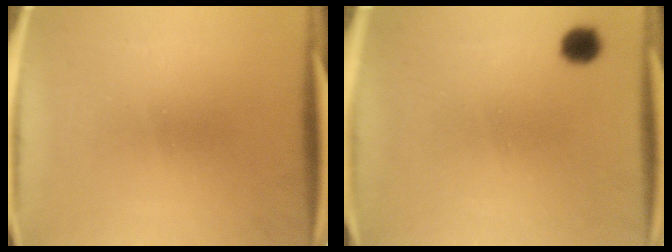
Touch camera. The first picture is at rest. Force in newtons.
{"total": 3.3}